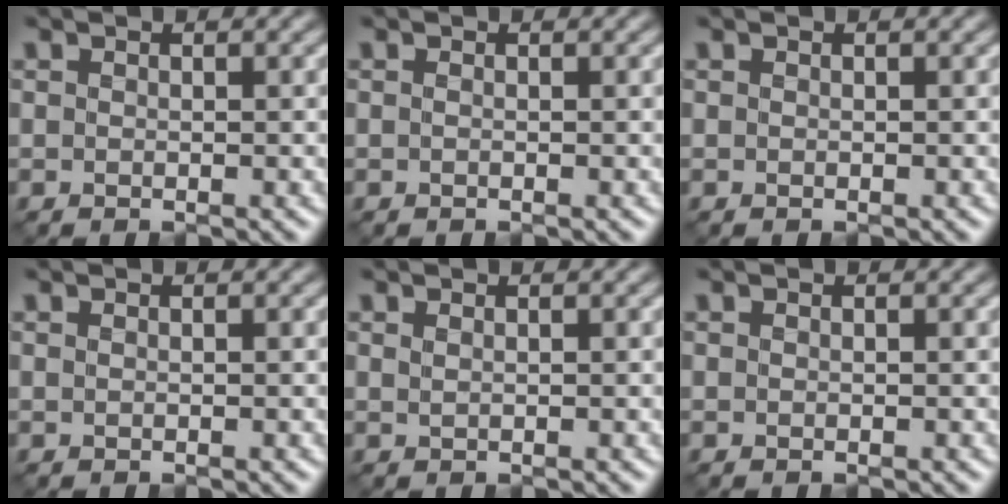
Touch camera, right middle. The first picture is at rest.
{"total": 0.0}
{"total": 0.0}
{"total": 0.0}
{"total": 0.6, "force": [0.4, 0.3, 0.3], "torque": [-0.002, -0.006, 0.004]}
{"total": 0.0}